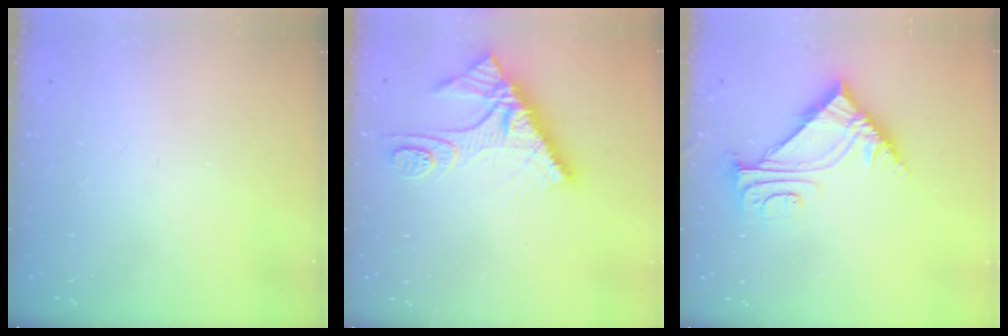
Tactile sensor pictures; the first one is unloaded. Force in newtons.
{"total": 11.8, "press": 11.7, "slide": 1.3}
{"total": 8.0, "press": 8.0, "slide": 0.8}